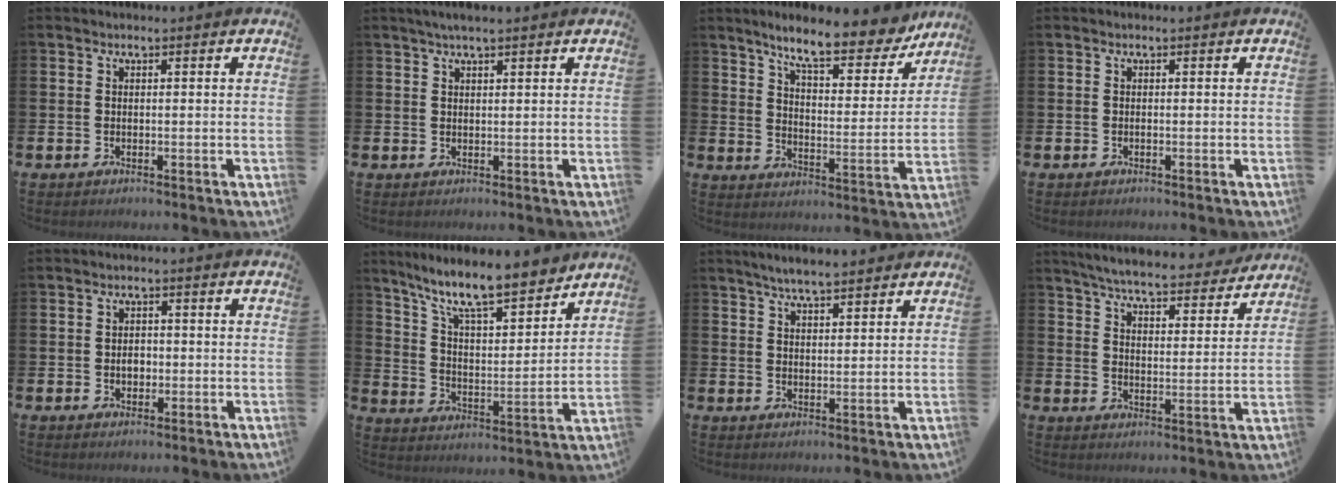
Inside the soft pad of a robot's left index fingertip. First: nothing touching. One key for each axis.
{"total": 2.3, "fx": 1.8, "fy": 0.3, "fz": 1.3, "tx": -0.026, "ty": 0.006, "tz": 0.032}
{"total": 9.5, "fx": 8.4, "fy": 1.9, "fz": 4.0, "tx": -0.091, "ty": -0.051, "tz": 0.142}
{"total": 0.0}
{"total": 2.2, "fx": -0.3, "fy": 1.7, "fz": 1.4, "tx": -0.012, "ty": -0.001, "tz": -0.012}
{"total": 11.3, "fx": 10.0, "fy": 1.7, "fz": 5.1, "tx": -0.132, "ty": -0.061, "tz": 0.173}
{"total": 4.7, "fx": 4.4, "fy": 0.3, "fz": 1.4, "tx": -0.038, "ty": -0.014, "tz": 0.079}
{"total": 6.1, "fx": 5.9, "fy": 0.7, "fz": 1.6, "tx": -0.053, "ty": -0.037, "tz": 0.100}